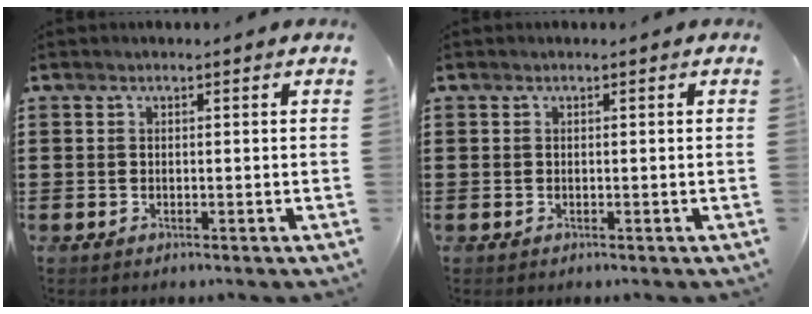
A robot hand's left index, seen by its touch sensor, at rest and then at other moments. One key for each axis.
{"total": 0.0}